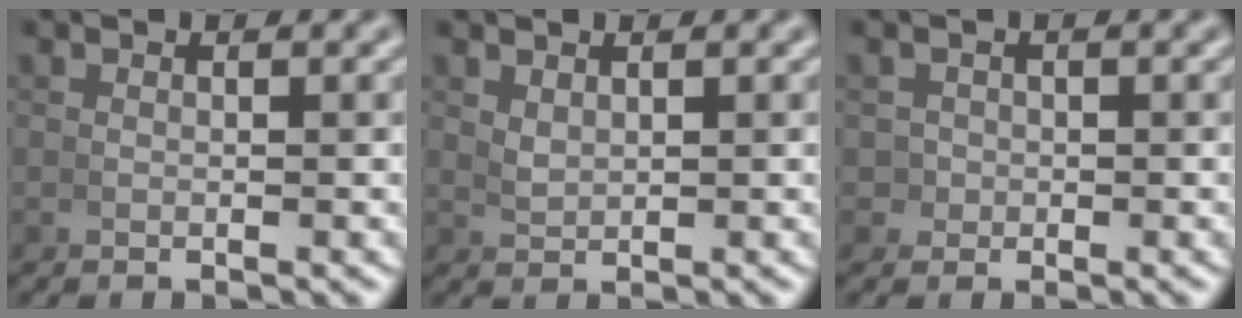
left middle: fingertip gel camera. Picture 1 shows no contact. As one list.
[{"total": 1.2, "force": [1.0, 0.3, 0.6], "torque": [-0.010, 0.001, 0.028]}, {"total": 1.8, "force": [-0.1, 1.7, 0.3], "torque": [-0.013, -0.007, 0.000]}]